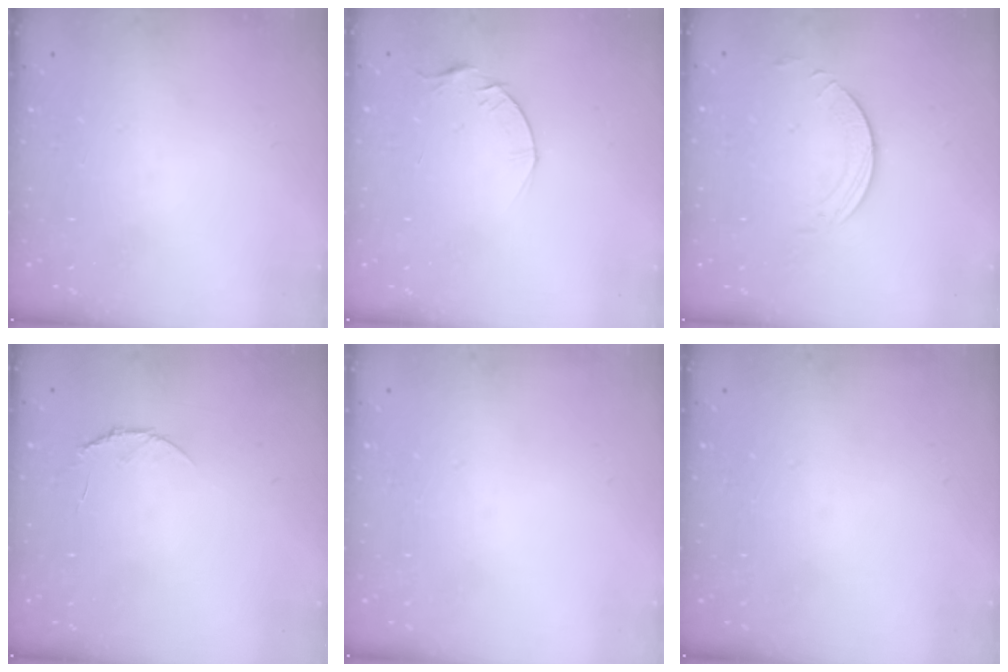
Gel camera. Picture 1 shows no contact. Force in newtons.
{"total": 4.1, "press": 4.0, "slide": 0.5}
{"total": 2.8, "press": 2.8, "slide": 0.2}
{"total": 3.7, "press": 3.6, "slide": 0.4}
{"total": 0.0}
{"total": 0.0}